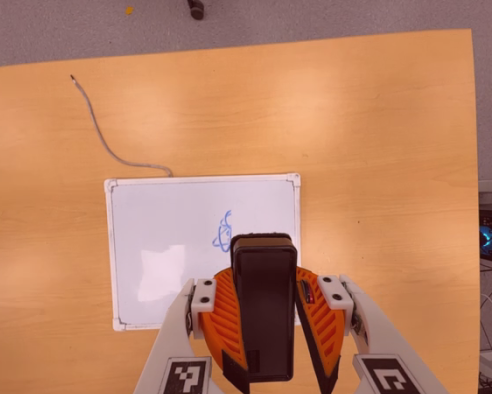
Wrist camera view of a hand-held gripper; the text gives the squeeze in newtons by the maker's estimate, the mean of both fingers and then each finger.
{"total": 12.1, "left": 11.3, "right": 12.8}